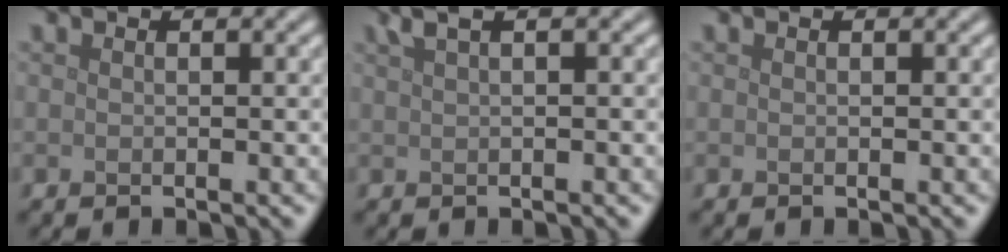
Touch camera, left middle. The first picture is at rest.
{"total": 3.1, "force": [1.7, 1.1, 2.4], "torque": [-0.033, 0.013, 0.019]}
{"total": 0.0}